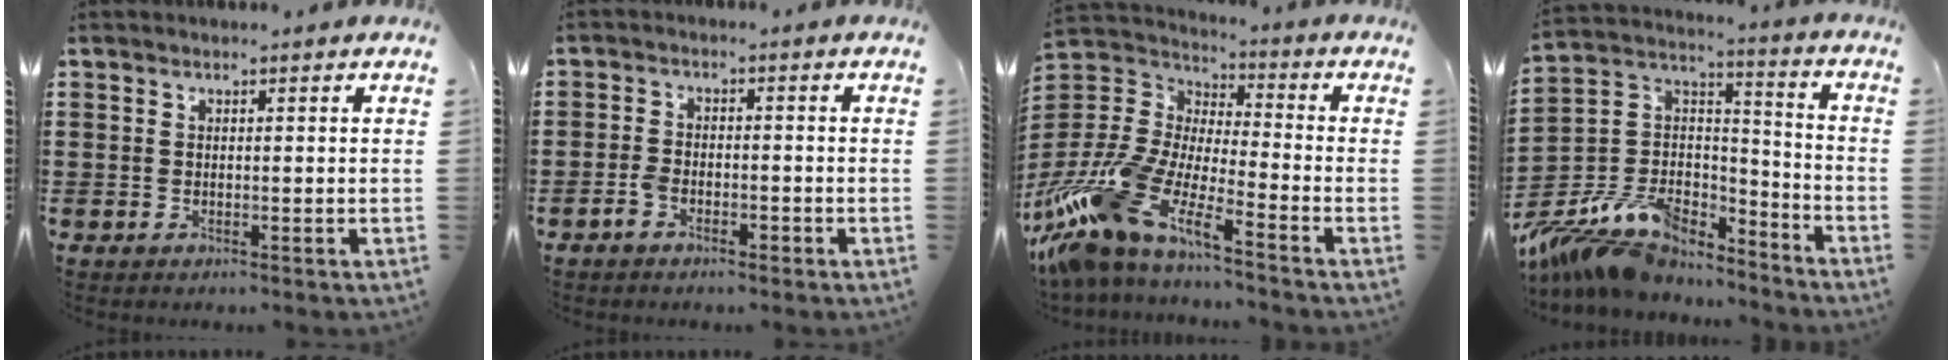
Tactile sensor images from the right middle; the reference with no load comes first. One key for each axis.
{"total": 2.5, "fx": -1.9, "fy": 1.0, "fz": 1.4, "tx": -0.041, "ty": -0.001, "tz": -0.042}
{"total": 11.8, "fx": -10.2, "fy": 2.2, "fz": 5.4, "tx": -0.153, "ty": -0.006, "tz": -0.217}
{"total": 11.6, "fx": -9.6, "fy": 5.3, "fz": 3.7, "tx": -0.099, "ty": 0.011, "tz": -0.188}